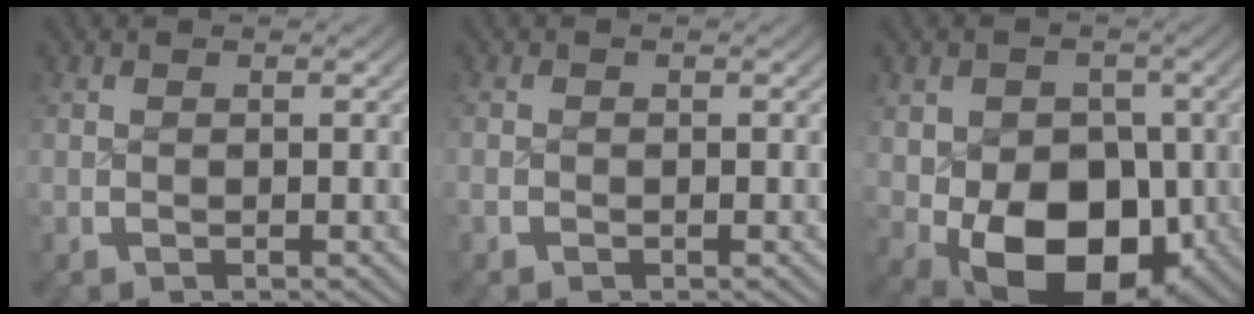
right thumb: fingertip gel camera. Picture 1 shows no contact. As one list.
[{"total": 0.6, "force": [-0.5, 0.4, 0.1], "torque": [-0.003, -0.002, -0.007]}, {"total": 14.3, "force": [-2.9, 10.2, 9.7], "torque": [-0.182, -0.078, -0.011]}]